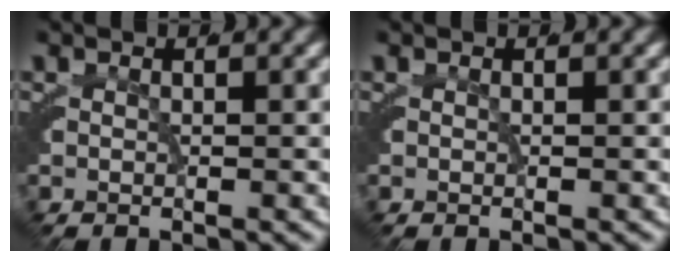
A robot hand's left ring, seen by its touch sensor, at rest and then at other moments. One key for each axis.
{"total": 0.0}